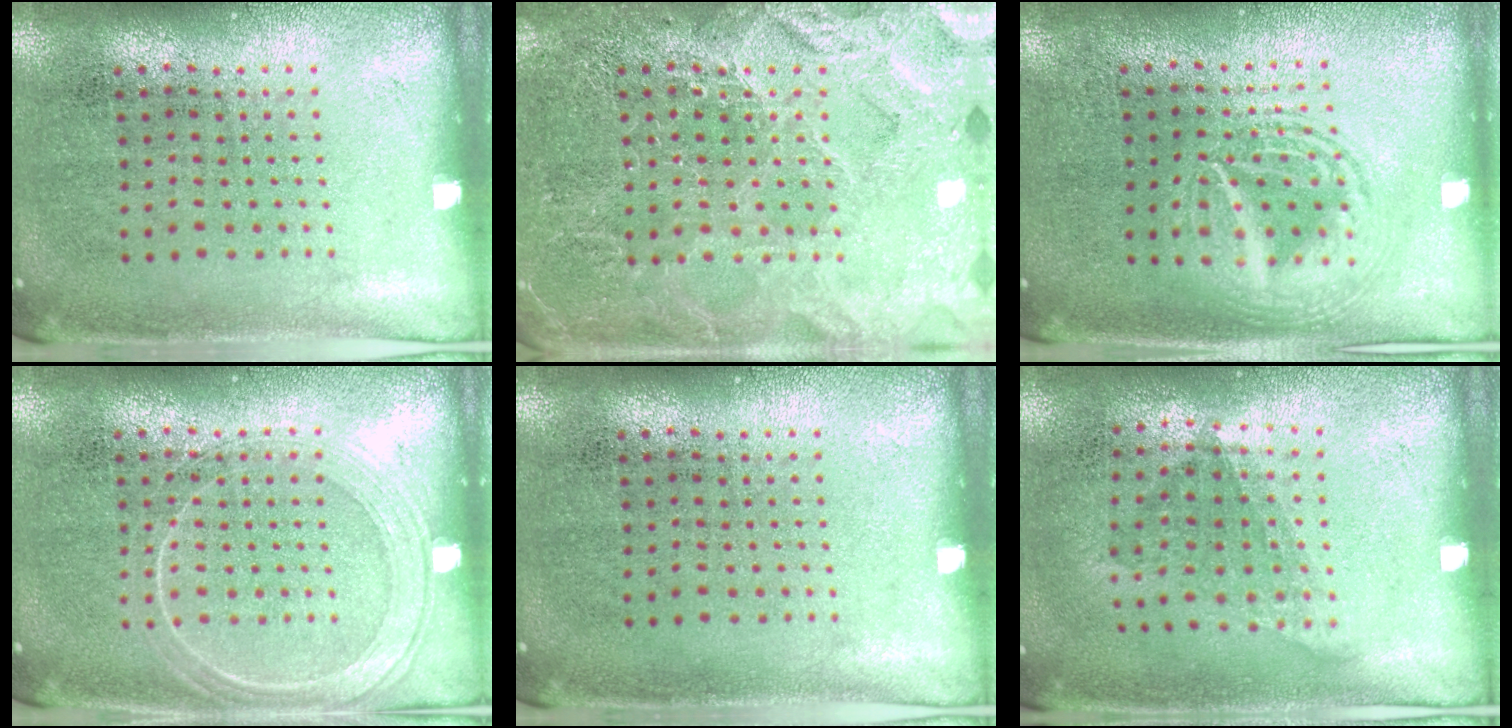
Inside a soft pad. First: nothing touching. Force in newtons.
{"total": 3.7, "press": 3.7, "slide": 0.4}
{"total": 2.9, "press": 2.9, "slide": 0.3}
{"total": 2.2, "press": 2.1, "slide": 0.4}
{"total": 0.0}
{"total": 1.2, "press": 0.8, "slide": 0.8}